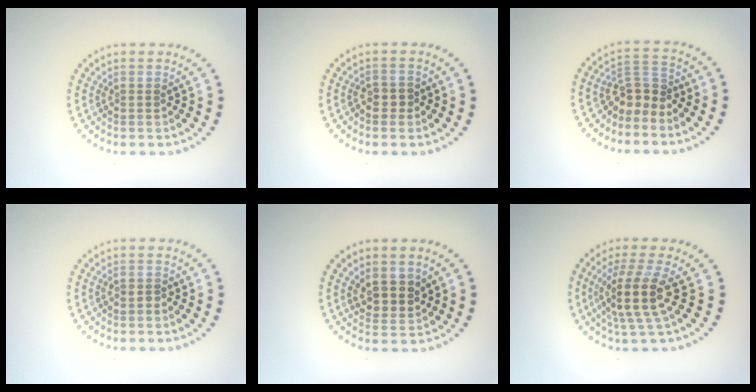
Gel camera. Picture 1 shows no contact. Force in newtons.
{"total": 1.0, "press": 0.9, "slide": 0.5}
{"total": 2.9, "press": 2.2, "slide": 1.9}
{"total": 0.6, "press": 0.3, "slide": 0.5}
{"total": 2.7, "press": 2.5, "slide": 1.0}
{"total": 4.3, "press": 3.4, "slide": 2.6}